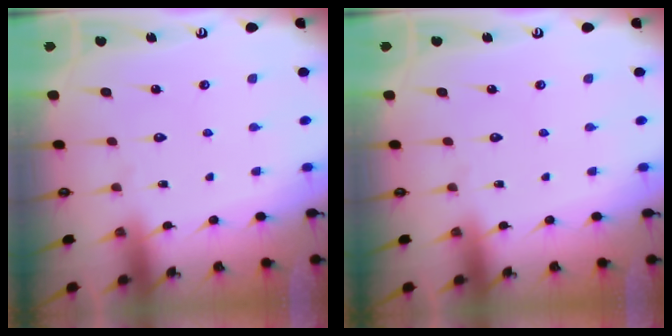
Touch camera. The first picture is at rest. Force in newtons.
{"total": 0.0}